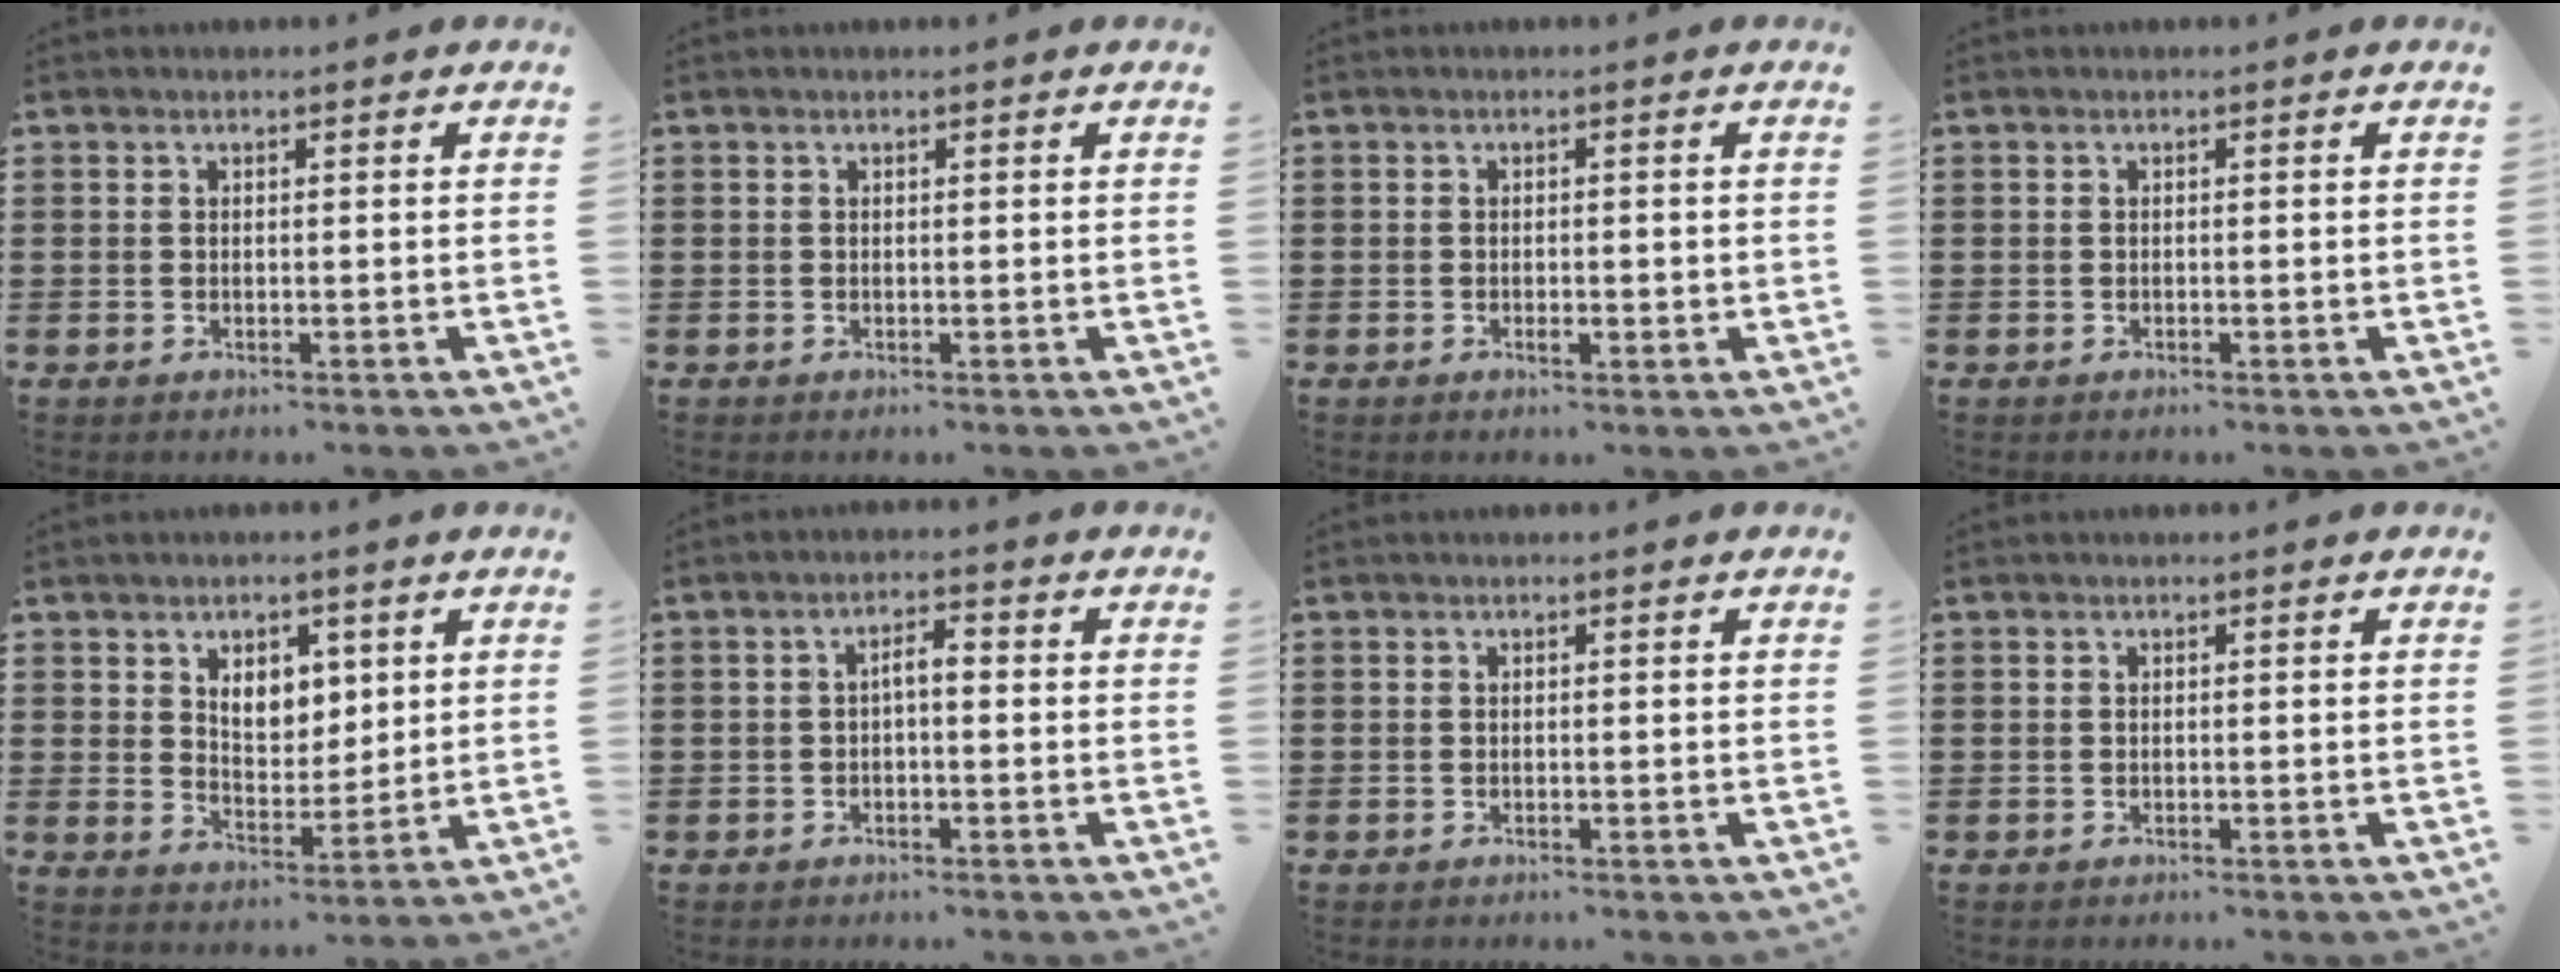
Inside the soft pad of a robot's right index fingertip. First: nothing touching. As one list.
[{"total": 0.0}, {"total": 1.1, "force": [-0.4, 0.4, 1.0], "torque": [-0.017, 0.000, -0.007]}, {"total": 0.0}, {"total": 5.0, "force": [2.3, 3.5, 2.6], "torque": [-0.050, 0.007, 0.038]}, {"total": 2.3, "force": [-0.5, 0.7, 2.2], "torque": [-0.041, 0.006, -0.013]}, {"total": 0.0}, {"total": 0.0}]